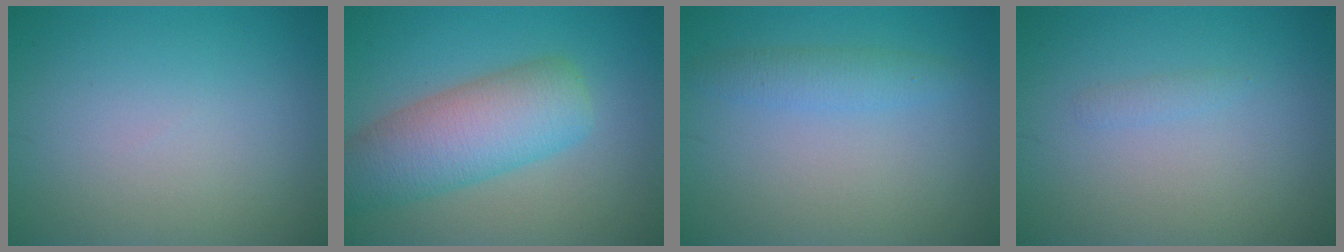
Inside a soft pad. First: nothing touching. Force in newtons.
{"total": 7.5, "press": 7.5, "slide": 0.2}
{"total": 2.0, "press": 2.0, "slide": 0.1}
{"total": 0.7, "press": 0.7, "slide": 0.1}